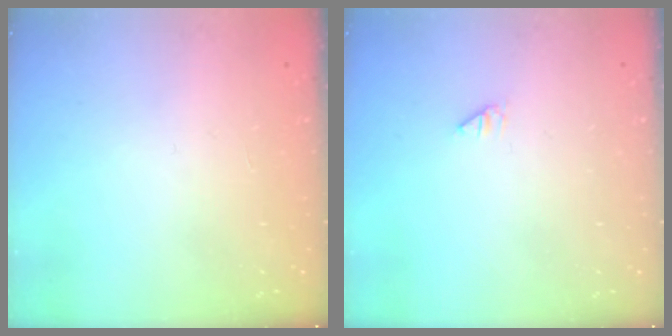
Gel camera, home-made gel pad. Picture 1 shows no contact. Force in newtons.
{"total": 0.0}